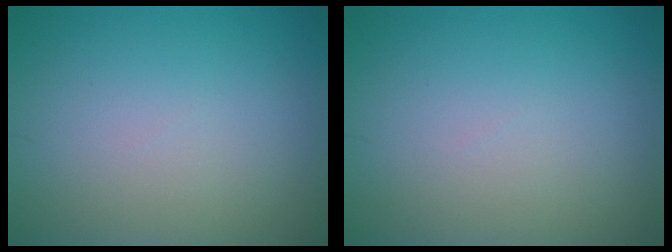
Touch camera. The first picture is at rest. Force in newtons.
{"total": 0.0}